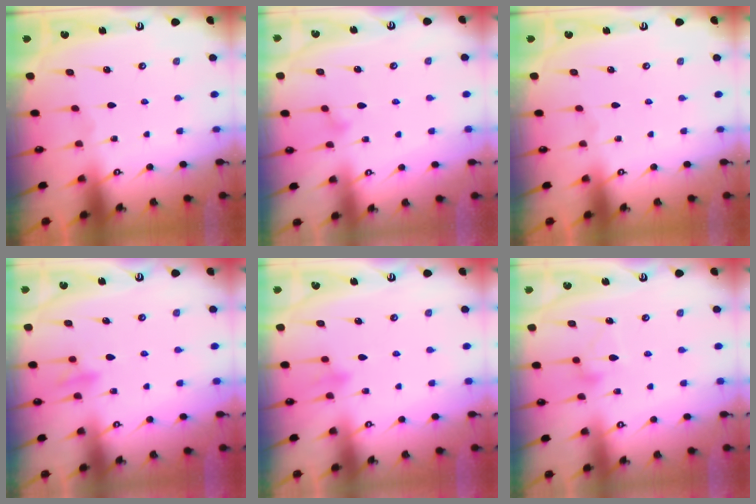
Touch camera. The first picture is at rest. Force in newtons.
{"total": 8.0, "press": 7.9, "slide": 0.5}
{"total": 0.0}
{"total": 10.1, "press": 10.0, "slide": 1.7}
{"total": 7.6, "press": 7.5, "slide": 0.8}
{"total": 11.0, "press": 11.0, "slide": 0.4}